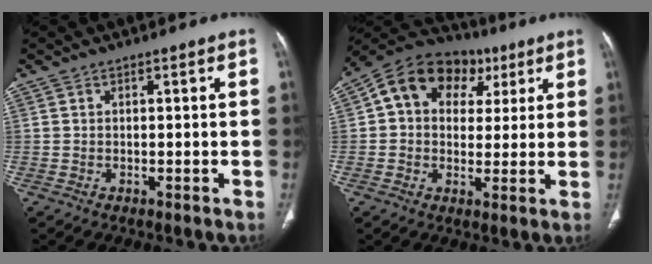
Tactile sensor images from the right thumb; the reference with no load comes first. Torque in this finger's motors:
{"motor_torque": [-0.98, 1.24, 0.52, -0.45, 0.09]}